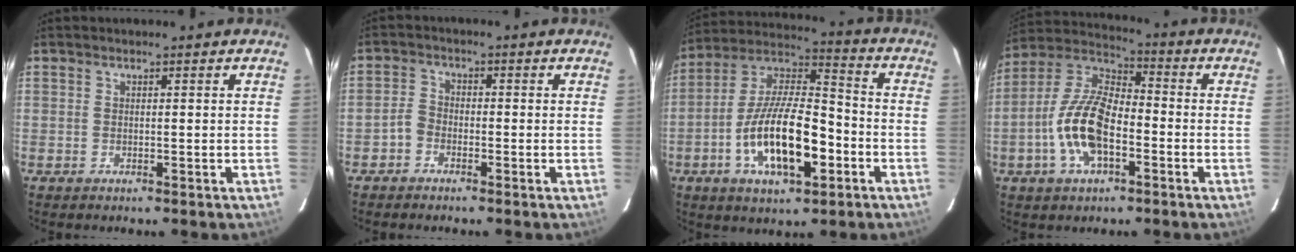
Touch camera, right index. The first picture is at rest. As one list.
[{"total": 2.6, "force": [-1.7, 1.7, 0.8], "torque": [-0.018, 0.008, -0.033]}, {"total": 18.1, "force": [-6.1, 6.9, 15.6], "torque": [-0.300, 0.001, -0.107]}, {"total": 14.0, "force": [-4.3, 6.6, 11.5], "torque": [-0.245, 0.006, -0.084]}]